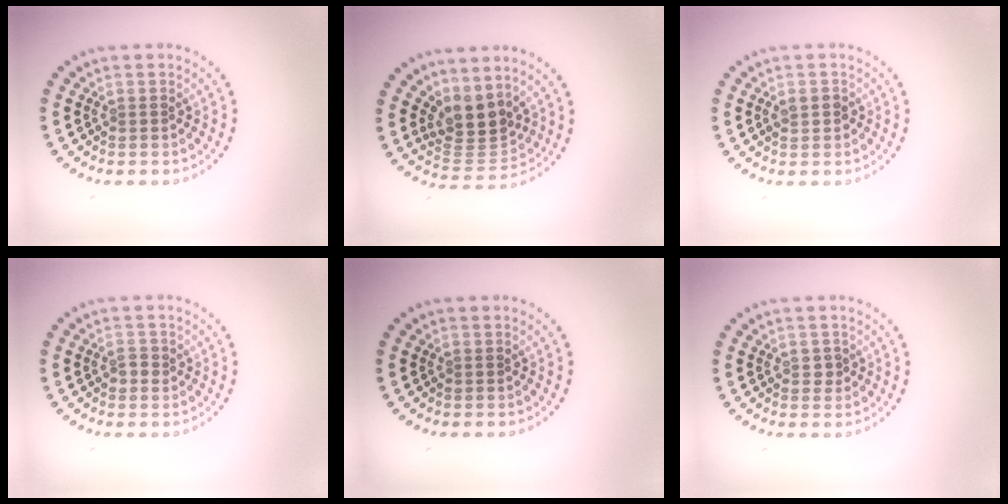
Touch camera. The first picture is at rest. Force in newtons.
{"total": 3.8, "press": 3.1, "slide": 2.2}
{"total": 1.4, "press": 1.4, "slide": 0.3}
{"total": 1.2, "press": 1.1, "slide": 0.2}
{"total": 0.0}
{"total": 1.0, "press": 1.0, "slide": 0.2}